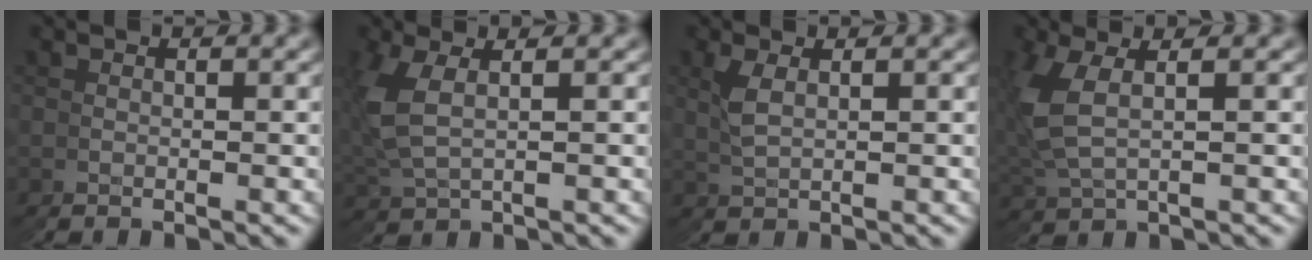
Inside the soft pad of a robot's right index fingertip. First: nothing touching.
{"total": 5.0, "force": [1.4, 4.1, 2.4], "torque": [-0.094, -0.013, 0.035]}
{"total": 1.1, "force": [1.1, 0.2, 0.2], "torque": [-0.023, -0.004, 0.028]}
{"total": 5.6, "force": [1.4, 4.6, 2.8], "torque": [-0.099, -0.010, 0.034]}